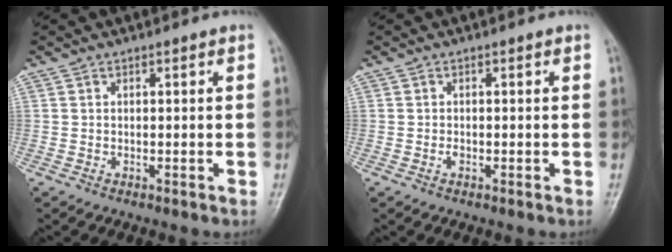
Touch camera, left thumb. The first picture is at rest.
{"total": 0.8, "force": [-0.3, 0.5, 0.6], "torque": [-0.006, 0.001, -0.007]}